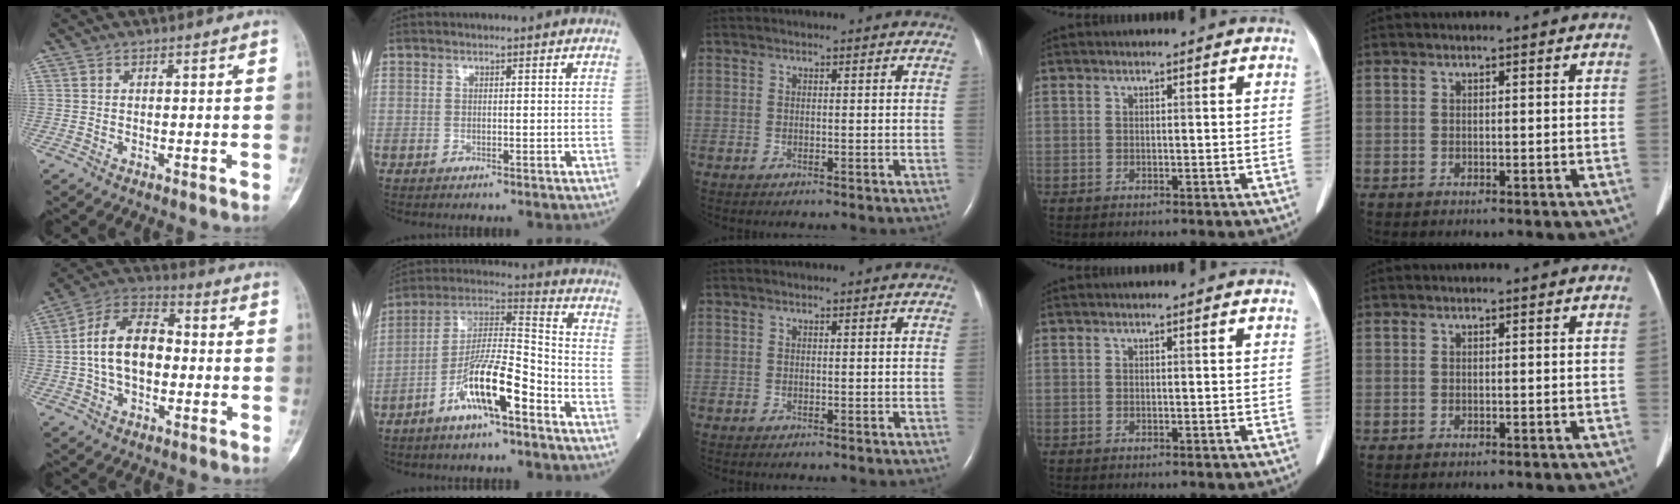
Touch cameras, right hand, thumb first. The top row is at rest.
{"thumb": {"total": 13.7, "force": [-0.4, 8.7, 10.6], "torque": [-0.174, 0.036, -0.016]}, "index": {"total": 12.7, "force": [-6.8, 1.8, 10.6], "torque": [-0.200, 0.006, -0.125]}}